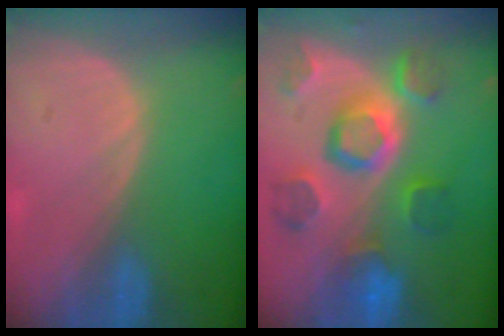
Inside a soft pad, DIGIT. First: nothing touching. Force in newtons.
{"total": 11.2, "press": 10.0, "slide": 5.1}